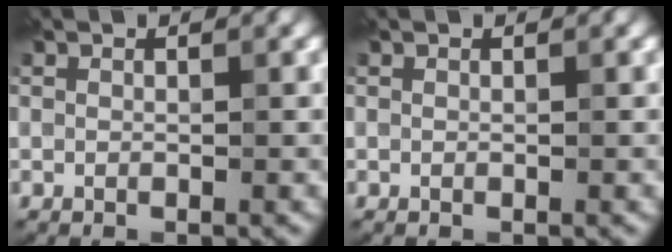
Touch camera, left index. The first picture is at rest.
{"total": 0.0}